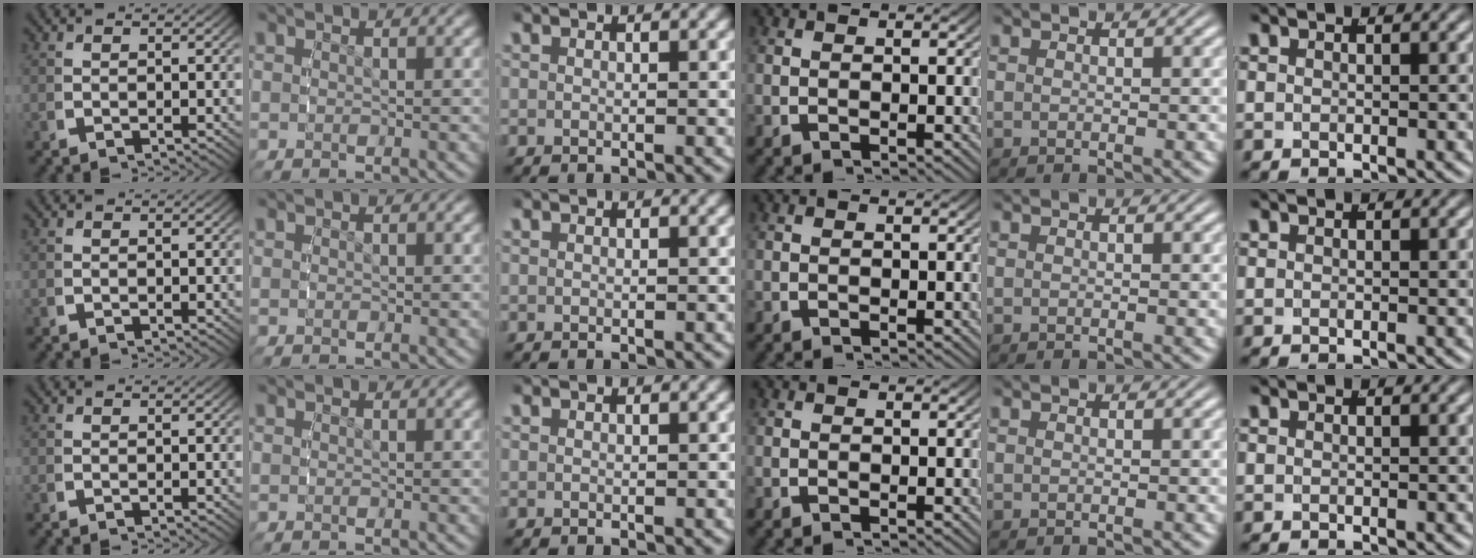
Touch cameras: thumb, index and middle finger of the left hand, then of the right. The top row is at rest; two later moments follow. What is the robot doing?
{"motion": "reach", "object": "sponge"}